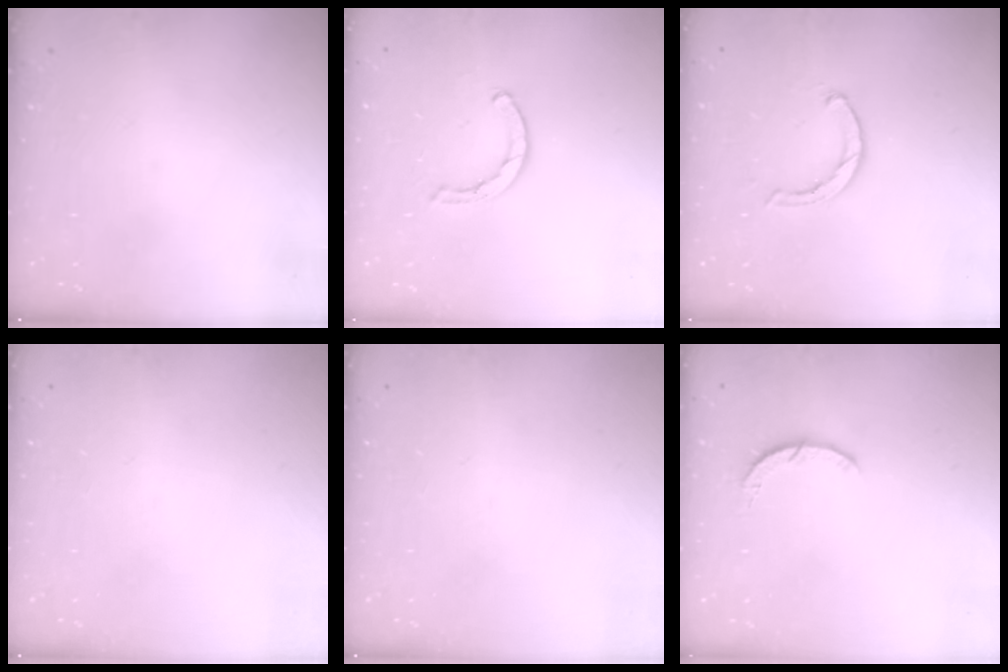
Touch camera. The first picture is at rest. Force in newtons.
{"total": 1.6, "press": 1.6, "slide": 0.1}
{"total": 3.3, "press": 3.2, "slide": 0.7}
{"total": 0.0}
{"total": 0.0}
{"total": 3.0, "press": 3.0, "slide": 0.4}